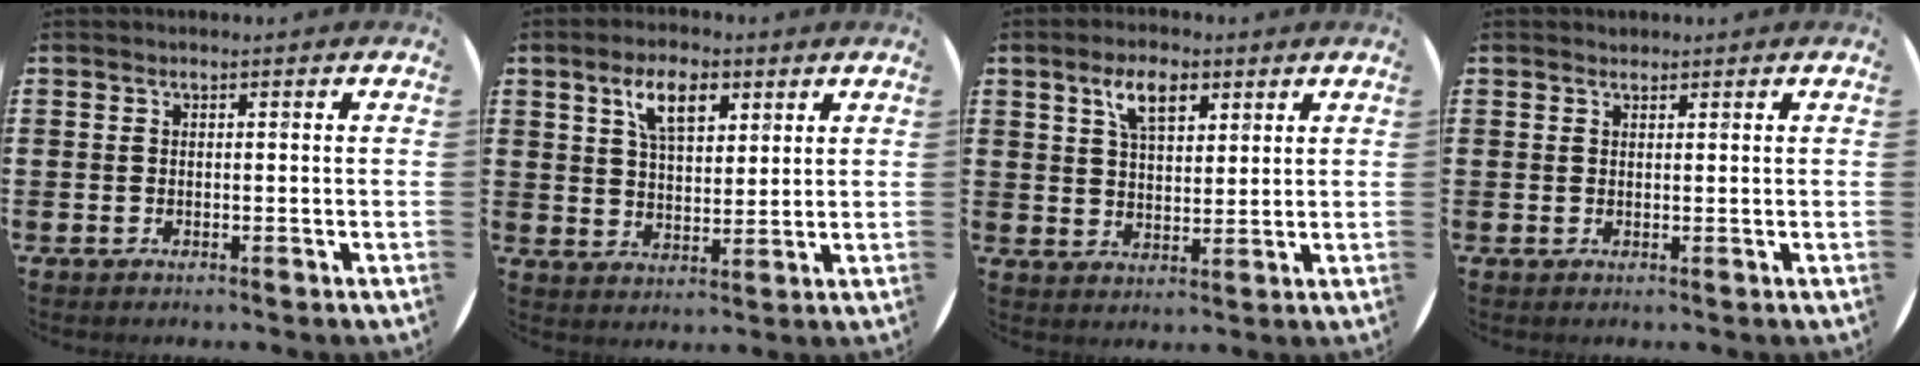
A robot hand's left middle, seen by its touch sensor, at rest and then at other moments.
{"total": 6.9, "force": [3.9, 3.2, 4.7], "torque": [-0.089, 0.006, 0.066]}
{"total": 6.1, "force": [3.6, 2.8, 4.0], "torque": [-0.075, 0.004, 0.060]}
{"total": 0.7, "force": [0.7, 0.2, -0.1], "torque": [0.000, 0.002, 0.013]}